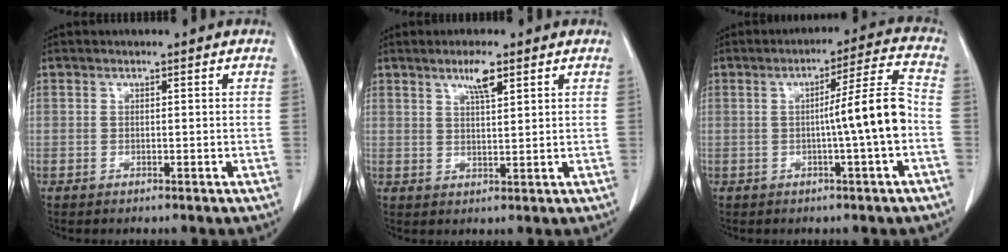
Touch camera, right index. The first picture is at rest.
{"total": 3.8, "force": [2.4, 0.5, 2.9], "torque": [-0.054, 0.000, 0.042]}
{"total": 8.7, "force": [-1.5, -1.1, 8.5], "torque": [-0.126, 0.013, -0.023]}